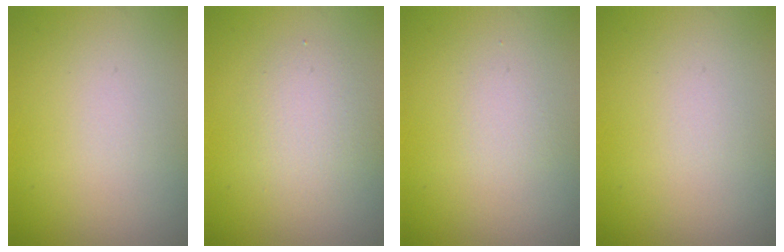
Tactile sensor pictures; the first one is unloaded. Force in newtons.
{"total": 2.3, "press": 2.3, "slide": 0.2}
{"total": 0.8, "press": 0.8, "slide": 0.1}
{"total": 0.0}